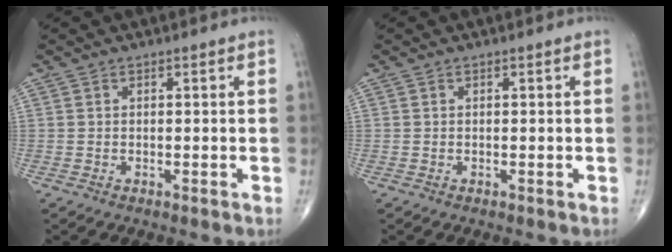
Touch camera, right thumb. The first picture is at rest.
{"total": 0.0}